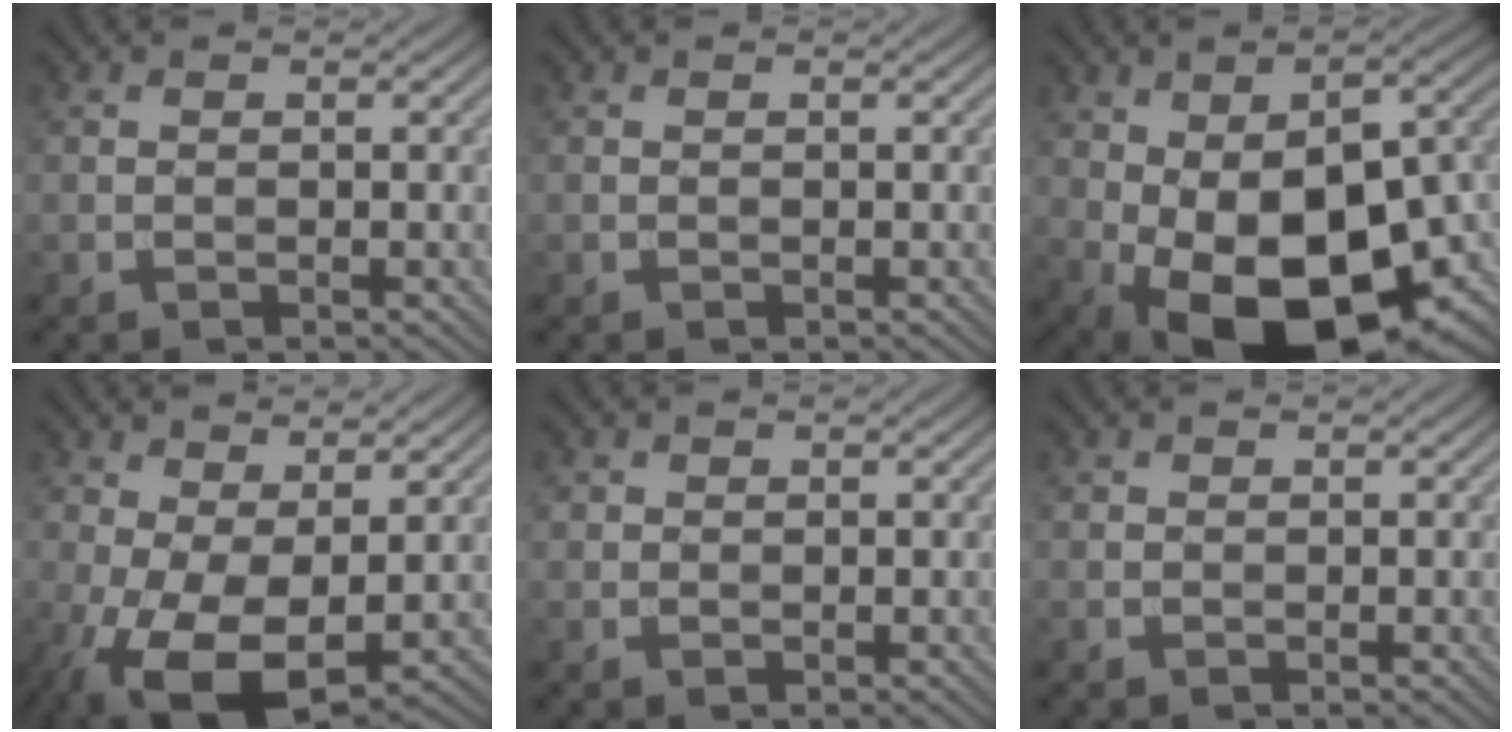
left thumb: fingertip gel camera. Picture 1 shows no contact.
{"total": 0.0}
{"total": 18.6, "force": [-5.0, 10.5, 14.6], "torque": [-0.229, -0.037, -0.064]}
{"total": 10.7, "force": [-1.9, 5.3, 9.1], "torque": [-0.206, -0.005, -0.031]}
{"total": 1.4, "force": [0.7, 1.2, 0.1], "torque": [-0.003, -0.004, 0.010]}
{"total": 0.6, "force": [0.3, 0.4, 0.0], "torque": [0.002, -0.002, 0.004]}